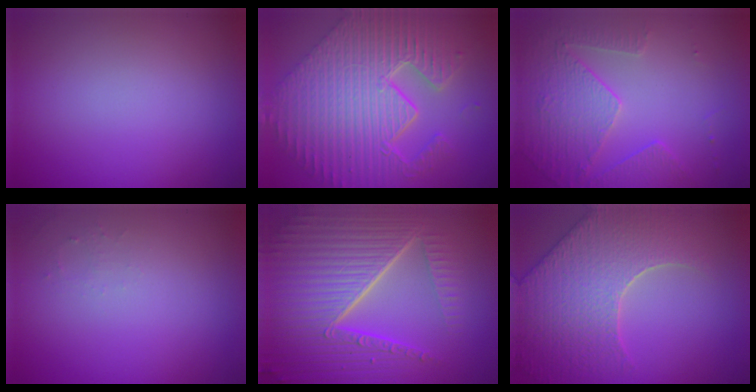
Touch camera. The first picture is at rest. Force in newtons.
{"total": 11.9, "press": 7.9, "slide": 8.9}
{"total": 5.3, "press": 3.8, "slide": 3.7}
{"total": 0.8, "press": 0.8, "slide": 0.3}
{"total": 10.5, "press": 6.5, "slide": 8.2}
{"total": 8.6, "press": 6.4, "slide": 5.7}